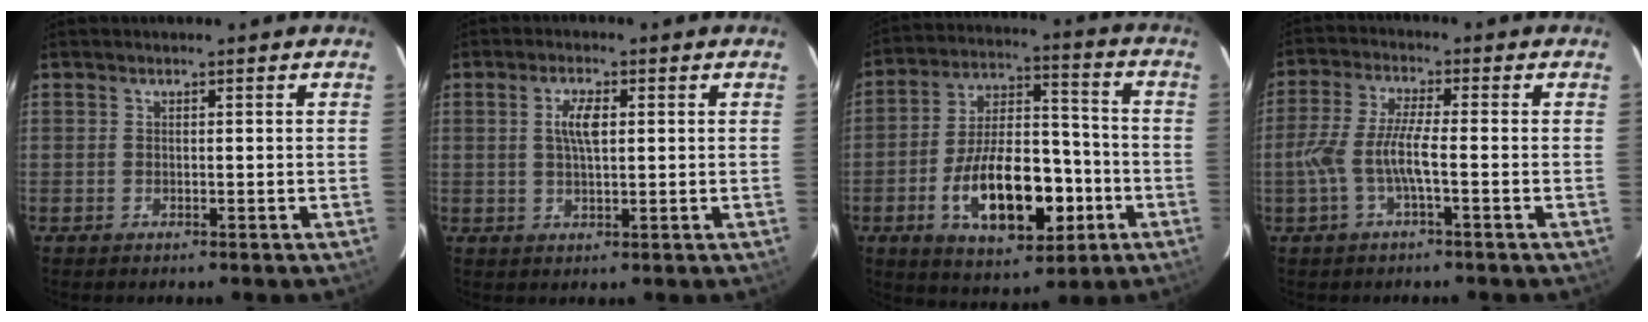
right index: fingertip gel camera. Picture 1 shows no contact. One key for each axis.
{"total": 4.2, "fx": 0.9, "fy": 1.5, "fz": 3.8, "tx": -0.071, "ty": 0.005, "tz": 0.017}
{"total": 18.0, "fx": -6.2, "fy": 8.8, "fz": 14.5, "tx": -0.268, "ty": 0.010, "tz": -0.085}
{"total": 6.9, "fx": -2.1, "fy": 0.7, "fz": 6.6, "tx": -0.143, "ty": 0.002, "tz": -0.038}